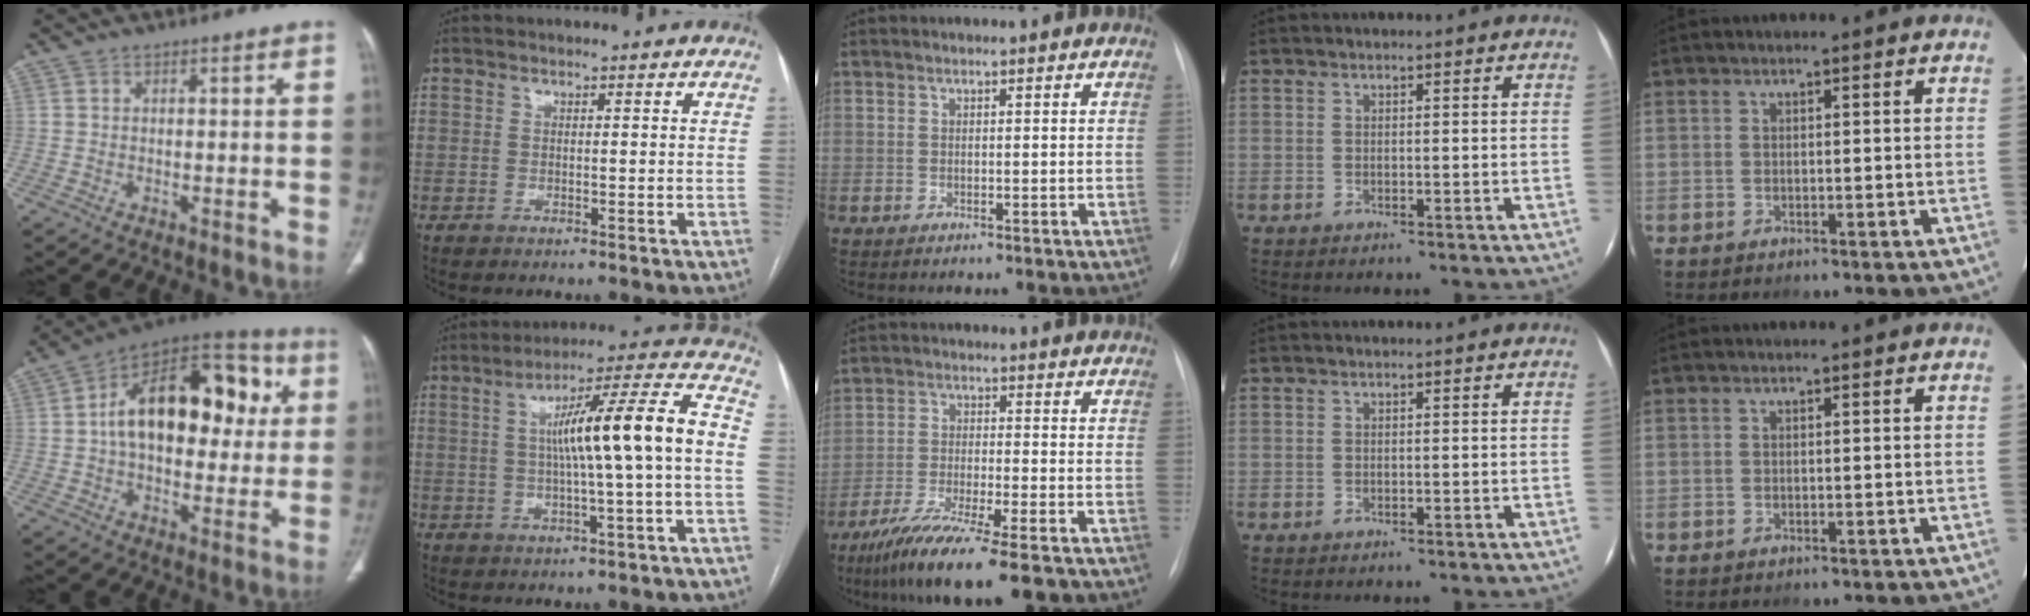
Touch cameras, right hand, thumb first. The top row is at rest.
{"thumb": {"total": 24.8, "force": [3.8, 14.6, 19.7], "torque": [-0.261, 0.030, 0.047]}, "index": {"total": 13.9, "force": [0.0, -0.2, 13.9], "torque": [-0.215, 0.025, -0.003]}, "middle": {"total": 12.8, "force": [-9.1, 0.5, 8.9], "torque": [-0.155, -0.037, -0.151]}}